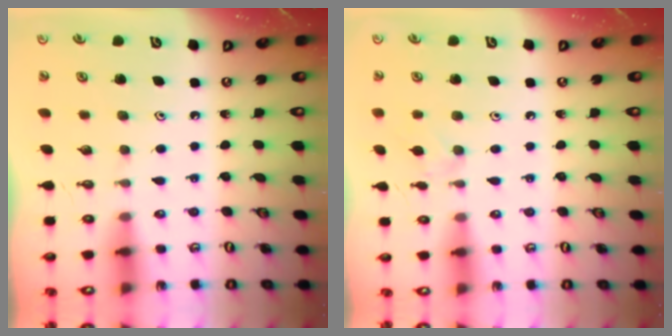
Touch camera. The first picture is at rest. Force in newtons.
{"total": 5.0, "press": 5.0, "slide": 0.9}